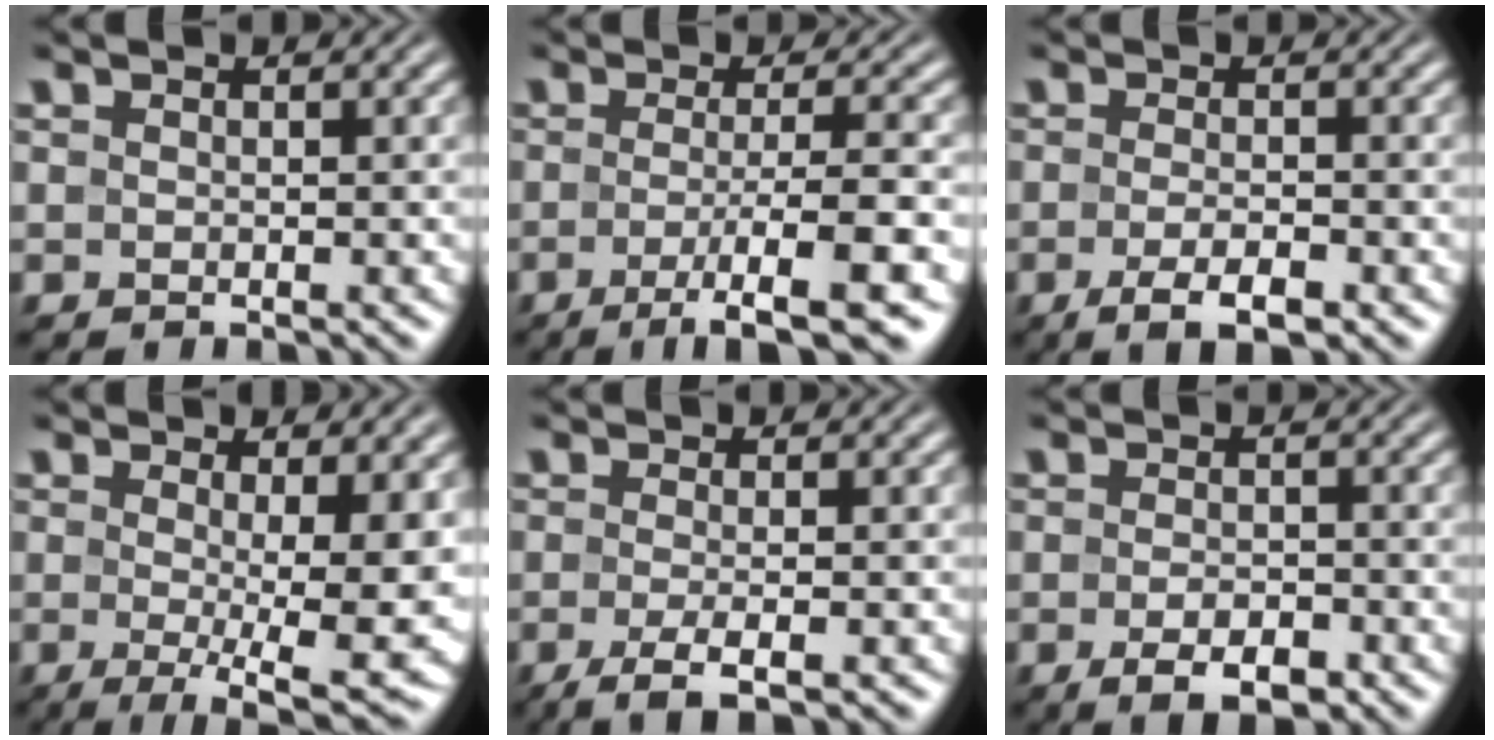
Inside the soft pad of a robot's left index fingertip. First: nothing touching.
{"total": 6.6, "force": [-2.5, 1.1, 6.0], "torque": [-0.087, -0.005, -0.046]}
{"total": 3.4, "force": [-1.7, 0.9, 2.8], "torque": [-0.056, -0.003, -0.030]}
{"total": 8.5, "force": [-0.5, 1.9, 8.3], "torque": [-0.114, -0.016, -0.003]}
{"total": 3.4, "force": [-1.4, 0.8, 2.9], "torque": [-0.053, -0.005, -0.031]}
{"total": 3.2, "force": [-1.5, 1.3, 2.5], "torque": [-0.042, -0.003, -0.025]}